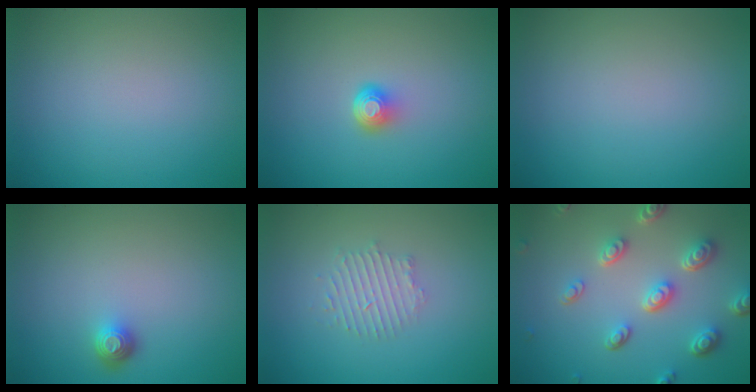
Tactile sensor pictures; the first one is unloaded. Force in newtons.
{"total": 1.9, "press": 1.3, "slide": 1.4}
{"total": 0.0}
{"total": 1.4, "press": 1.1, "slide": 0.9}
{"total": 2.1, "press": 2.1, "slide": 0.4}
{"total": 5.2, "press": 3.9, "slide": 3.5}